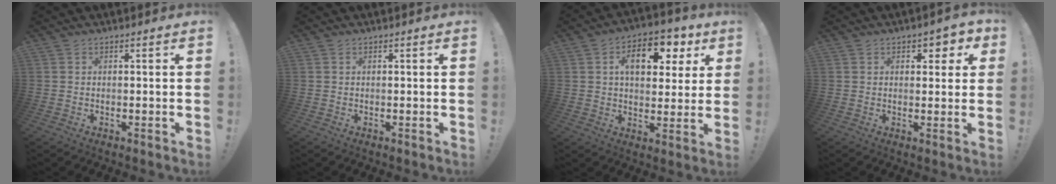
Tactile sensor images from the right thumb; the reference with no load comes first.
{"total": 0.0}
{"total": 13.1, "force": [4.8, 7.9, 9.2], "torque": [-0.129, -0.006, 0.082]}
{"total": 3.4, "force": [1.6, 2.3, 1.9], "torque": [-0.008, -0.009, 0.020]}